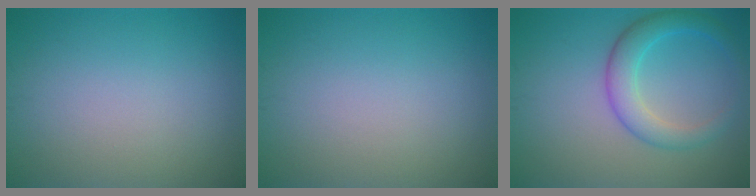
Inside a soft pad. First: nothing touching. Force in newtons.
{"total": 0.0}
{"total": 4.0, "press": 4.0, "slide": 0.2}